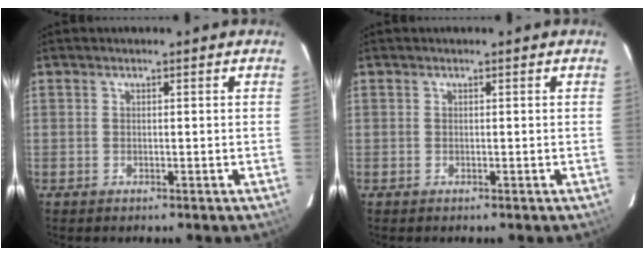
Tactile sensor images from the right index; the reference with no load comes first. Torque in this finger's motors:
{"motor_torque": [0.00, 0.00, 0.00, 0.00]}